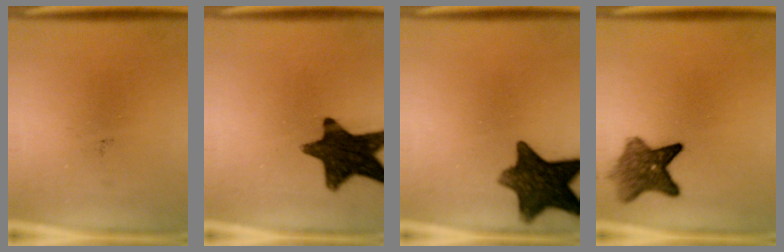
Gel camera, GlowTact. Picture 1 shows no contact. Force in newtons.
{"total": 14.3}
{"total": 12.1}
{"total": 6.3}